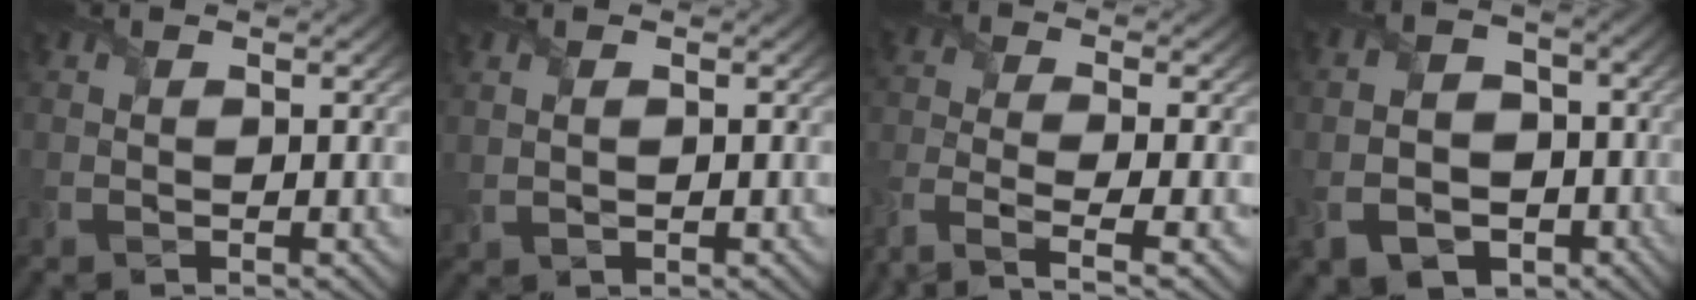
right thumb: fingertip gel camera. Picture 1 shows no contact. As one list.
[{"total": 1.1, "force": [0.3, 0.7, 0.8], "torque": [-0.021, -0.001, 0.011]}, {"total": 6.8, "force": [-5.1, 1.3, 4.3], "torque": [-0.101, -0.015, -0.109]}, {"total": 8.7, "force": [-3.9, 6.3, 4.5], "torque": [-0.092, -0.029, -0.076]}]